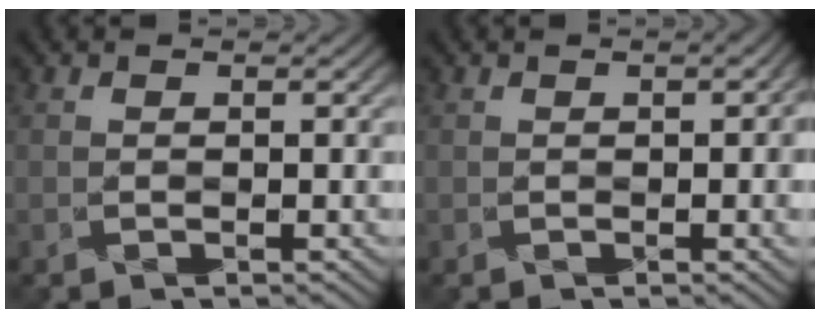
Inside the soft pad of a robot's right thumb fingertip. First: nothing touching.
{"total": 2.6, "force": [0.1, 0.9, 2.4], "torque": [-0.031, 0.001, 0.002]}